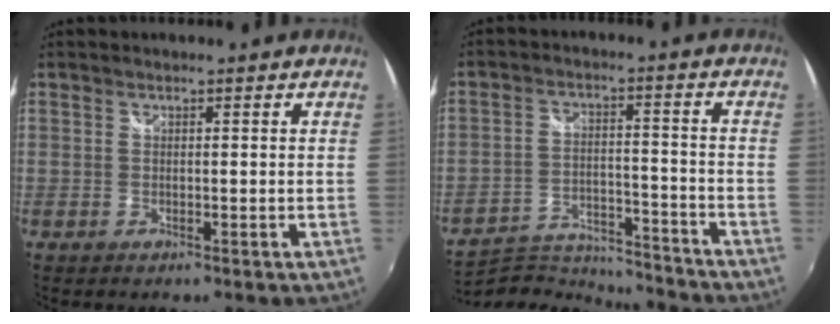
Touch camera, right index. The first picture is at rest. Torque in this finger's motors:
{"motor_torque": [-0.67, -0.64, 0.07, -0.01]}